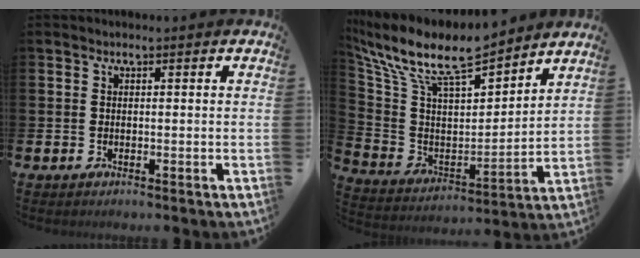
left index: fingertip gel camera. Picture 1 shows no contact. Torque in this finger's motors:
{"motor_torque": [2.14, 0.00, 0.85, 0.21]}